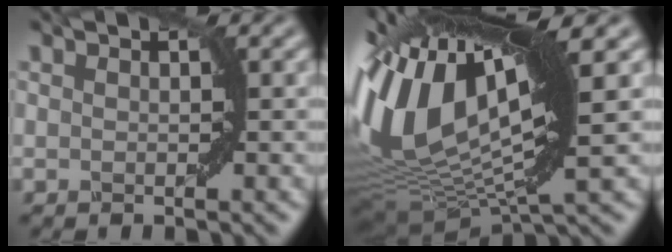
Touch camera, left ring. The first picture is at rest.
{"total": 15.6, "force": [2.4, 6.5, 14.0], "torque": [-0.303, 0.017, 0.042]}